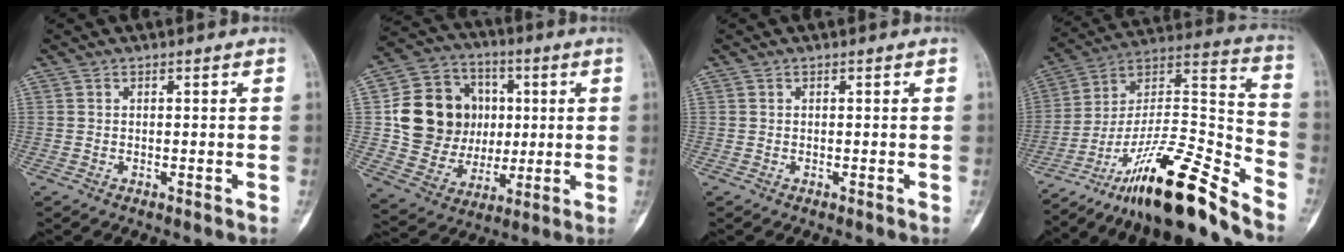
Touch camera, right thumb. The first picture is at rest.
{"total": 18.4, "force": [2.2, 15.7, 9.3], "torque": [-0.123, 0.014, 0.056]}
{"total": 0.0}
{"total": 23.3, "force": [-17.7, 3.7, 14.7], "torque": [-0.246, 0.101, -0.310]}